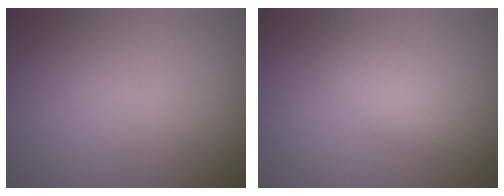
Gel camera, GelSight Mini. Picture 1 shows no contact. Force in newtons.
{"total": 2.9, "press": 2.9, "slide": 0.2}